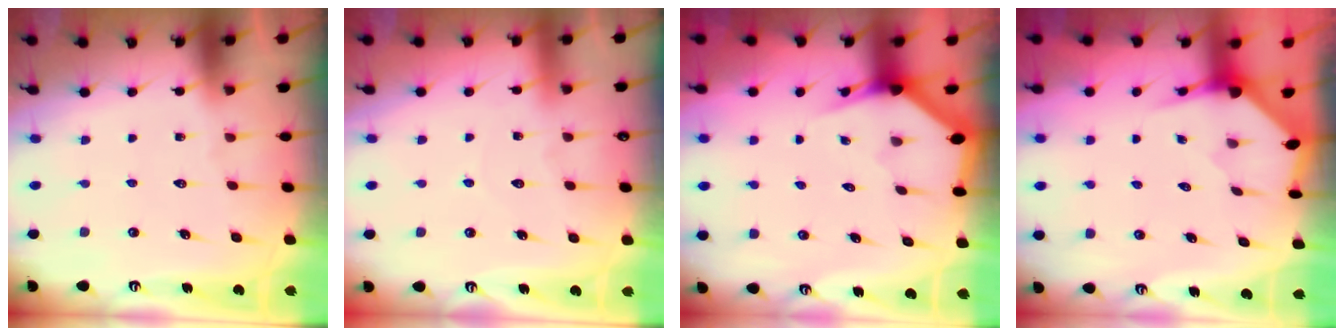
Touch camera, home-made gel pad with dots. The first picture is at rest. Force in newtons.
{"total": 2.6, "press": 2.6, "slide": 0.2}
{"total": 3.0, "press": 3.0, "slide": 0.0}
{"total": 3.3, "press": 3.3, "slide": 0.3}